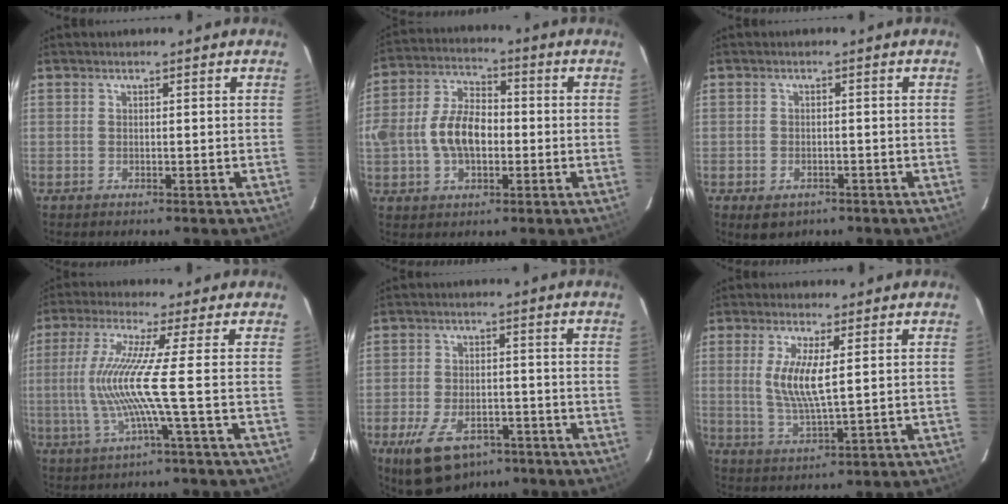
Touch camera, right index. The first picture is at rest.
{"total": 12.0, "force": [-1.6, 7.5, 9.2], "torque": [-0.190, 0.017, -0.029]}
{"total": 4.2, "force": [-2.3, 2.9, 1.9], "torque": [-0.042, -0.009, -0.026]}
{"total": 9.7, "force": [-1.3, -2.7, 9.2], "torque": [-0.182, -0.011, -0.019]}
{"total": 13.4, "force": [-8.3, 7.3, 7.5], "torque": [-0.166, -0.016, -0.130]}
{"total": 5.4, "force": [1.0, 1.3, 5.2], "torque": [-0.102, -0.006, 0.021]}